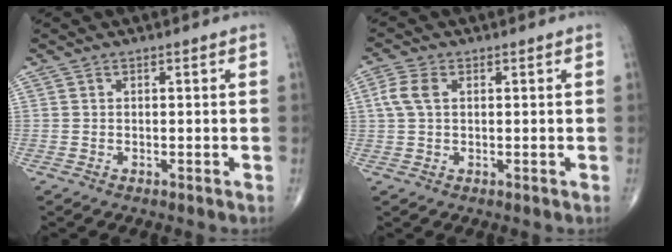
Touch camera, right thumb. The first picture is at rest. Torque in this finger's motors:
{"motor_torque": [-0.16, 0.18, 0.22, 0.07, 0.04]}